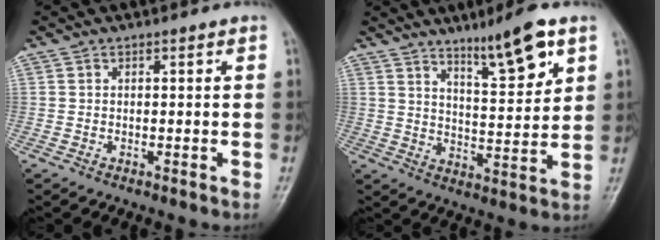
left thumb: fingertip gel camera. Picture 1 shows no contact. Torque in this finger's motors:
{"motor_torque": [0.41, 0.28, -0.07, -0.12, 0.08]}